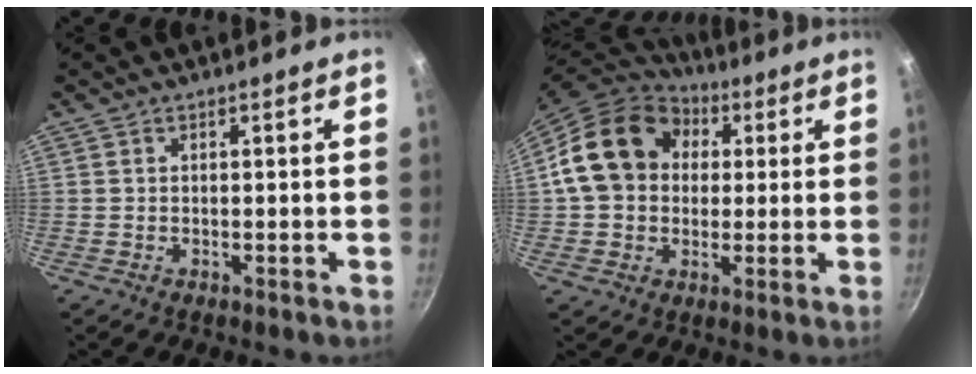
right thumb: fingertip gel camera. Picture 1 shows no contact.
{"total": 18.0, "force": [3.4, 14.5, 10.2], "torque": [-0.157, 0.031, 0.047]}